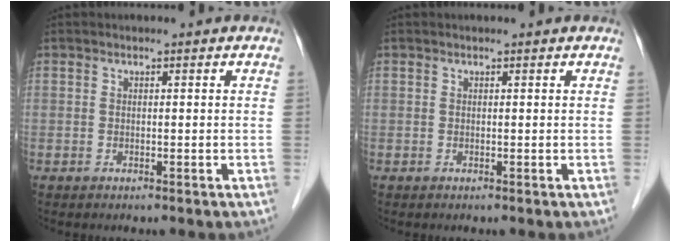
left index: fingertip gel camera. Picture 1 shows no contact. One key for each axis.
{"total": 0.6, "fx": 0.6, "fy": 0.1, "fz": 0.2, "tx": -0.004, "ty": 0.006, "tz": 0.006}